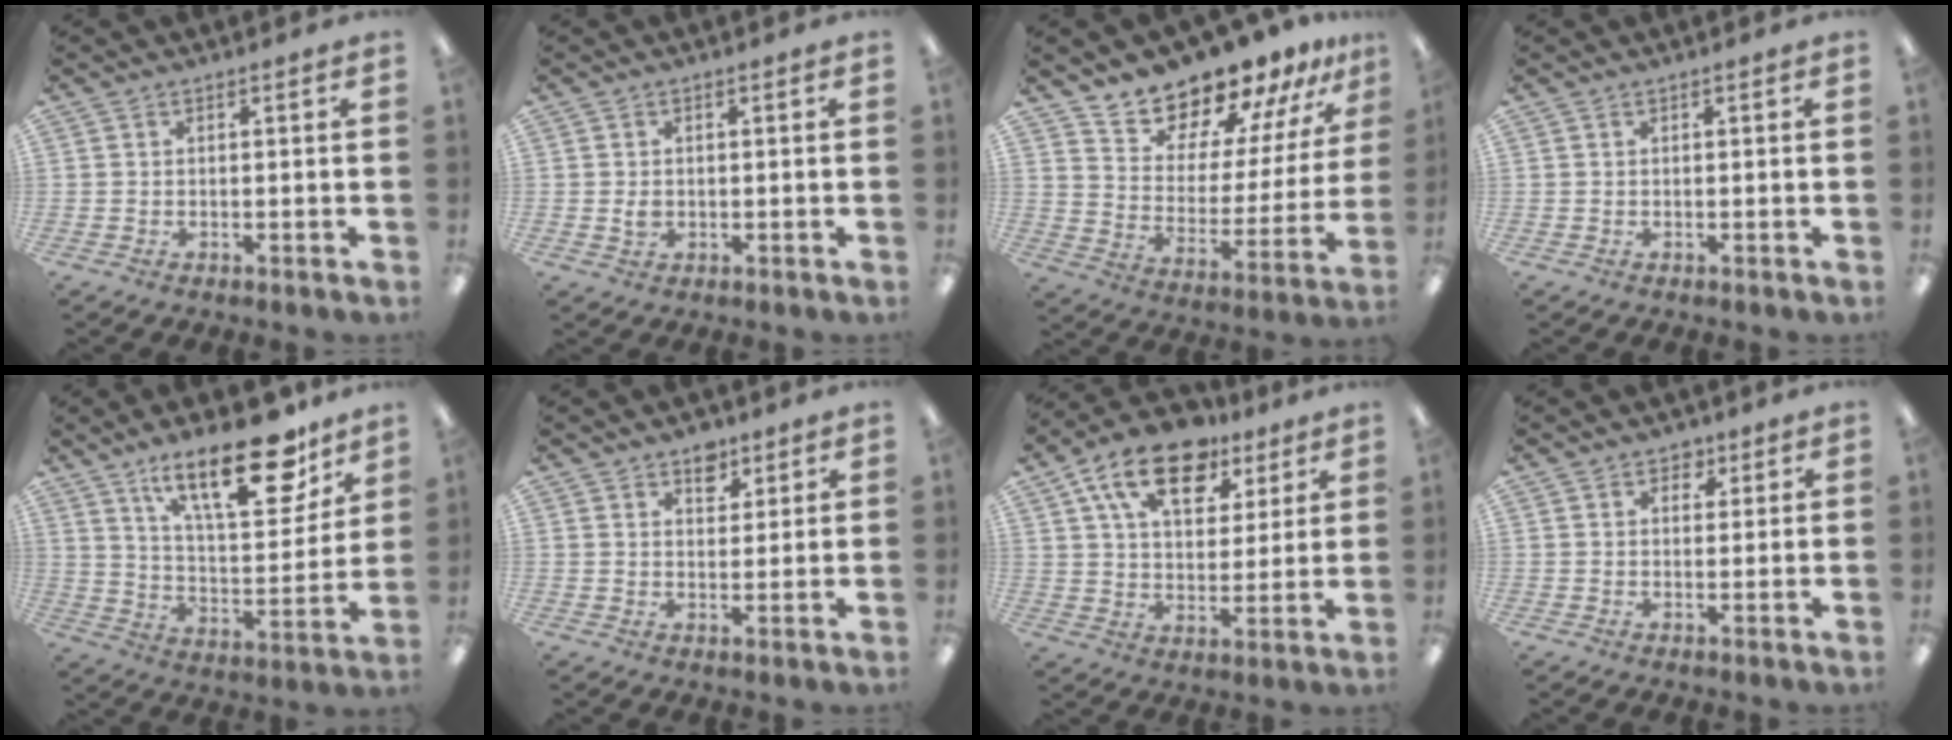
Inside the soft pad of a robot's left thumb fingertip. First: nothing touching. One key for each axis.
{"total": 2.0, "fx": 0.0, "fy": 1.6, "fz": 1.2, "tx": -0.015, "ty": 0.001, "tz": -0.002}
{"total": 15.5, "fx": 14.7, "fy": 4.7, "fz": 1.9, "tx": -0.043, "ty": -0.139, "tz": 0.263}
{"total": 0.0}
{"total": 24.1, "fx": 15.4, "fy": 9.1, "fz": 16.2, "tx": -0.237, "ty": -0.087, "tz": 0.251}
{"total": 5.3, "fx": 3.7, "fy": 3.2, "fz": 1.9, "tx": -0.008, "ty": -0.019, "tz": 0.062}
{"total": 16.9, "fx": 10.0, "fy": 9.6, "fz": 9.8, "tx": -0.159, "ty": -0.038, "tz": 0.177}
{"total": 2.9, "fx": 1.7, "fy": 2.1, "fz": 1.1, "tx": -0.001, "ty": -0.004, "tz": 0.026}